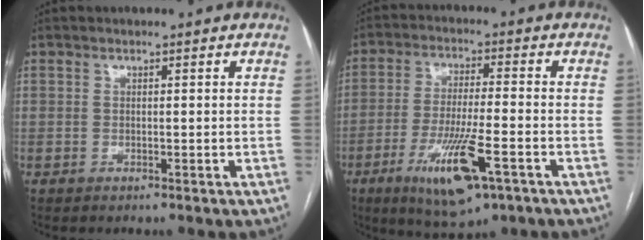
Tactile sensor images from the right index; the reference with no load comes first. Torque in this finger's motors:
{"motor_torque": [1.86, -0.28, 0.31, 0.14]}